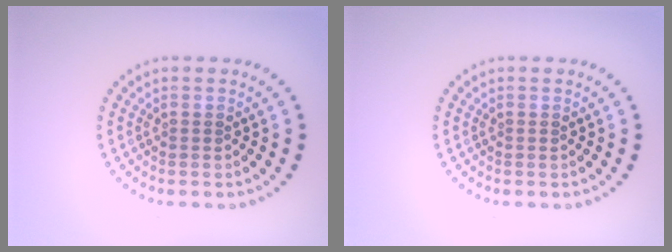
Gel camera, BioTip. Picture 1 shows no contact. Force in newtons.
{"total": 0.0}